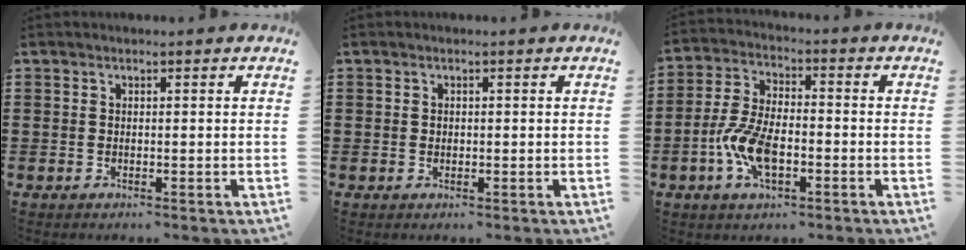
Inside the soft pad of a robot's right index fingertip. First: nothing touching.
{"total": 0.5, "force": [0.1, 0.5, 0.2], "torque": [-0.004, 0.004, 0.001]}
{"total": 8.9, "force": [-2.8, 4.2, 7.3], "torque": [-0.176, -0.009, -0.056]}